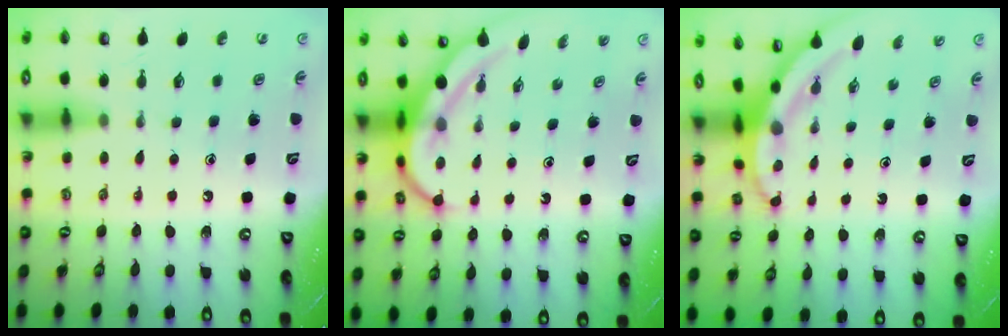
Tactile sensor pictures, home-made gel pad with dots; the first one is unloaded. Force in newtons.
{"total": 9.3, "press": 9.2, "slide": 0.9}
{"total": 3.8, "press": 3.8, "slide": 0.4}